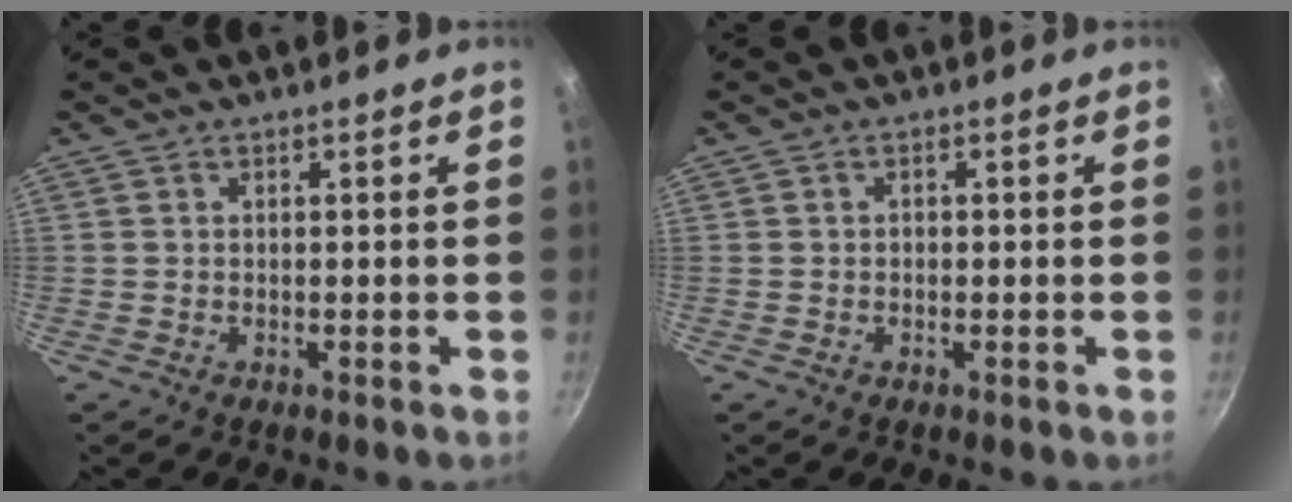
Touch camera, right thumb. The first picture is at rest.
{"total": 0.8, "force": [0.0, 0.7, 0.5], "torque": [-0.006, 0.005, -0.001]}